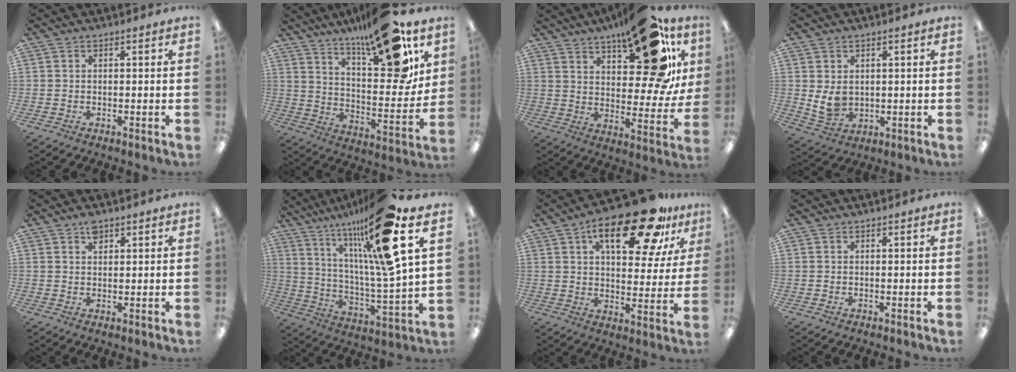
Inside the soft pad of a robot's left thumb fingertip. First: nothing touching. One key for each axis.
{"total": 19.6, "fx": 13.4, "fy": 5.5, "fz": 13.2, "tx": -0.192, "ty": -0.099, "tz": 0.217}
{"total": 22.2, "fx": 13.5, "fy": 8.3, "fz": 15.6, "tx": -0.193, "ty": -0.087, "tz": 0.214}
{"total": 5.4, "fx": 1.4, "fy": 3.9, "fz": 3.4, "tx": -0.070, "ty": -0.013, "tz": 0.022}
{"total": 2.6, "fx": 1.7, "fy": 1.2, "fz": 1.5, "tx": -0.025, "ty": -0.002, "tz": 0.029}
{"total": 22.5, "fx": 14.5, "fy": 3.1, "fz": 17.0, "tx": -0.281, "ty": -0.081, "tz": 0.220}
{"total": 22.1, "fx": 12.4, "fy": 9.4, "fz": 15.6, "tx": -0.225, "ty": -0.055, "tz": 0.198}
{"total": 0.0}